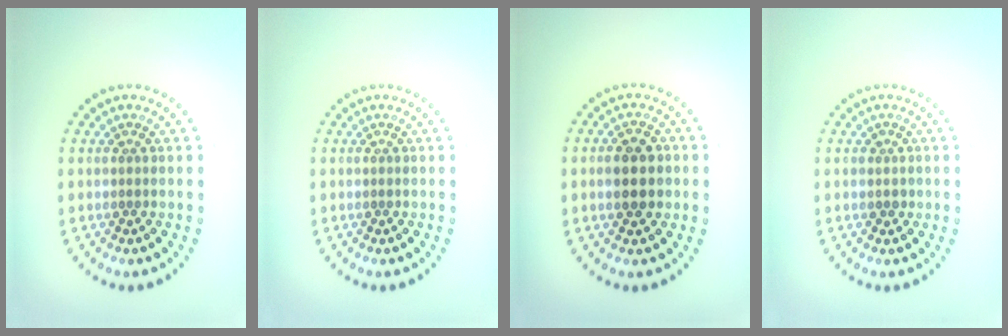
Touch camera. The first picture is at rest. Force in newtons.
{"total": 0.0}
{"total": 3.1, "press": 3.1, "slide": 0.3}
{"total": 0.9, "press": 0.9, "slide": 0.3}